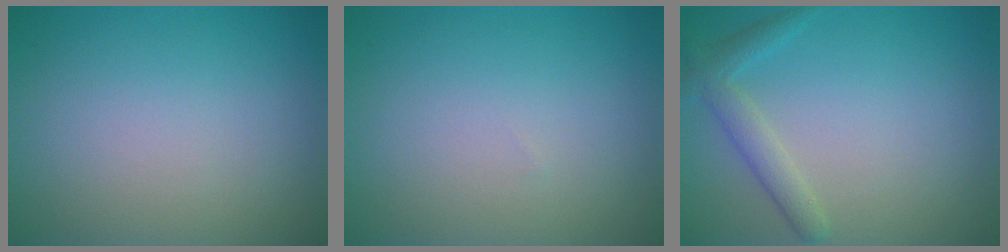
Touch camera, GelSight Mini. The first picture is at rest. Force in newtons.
{"total": 0.0}
{"total": 2.3, "press": 2.3, "slide": 0.1}